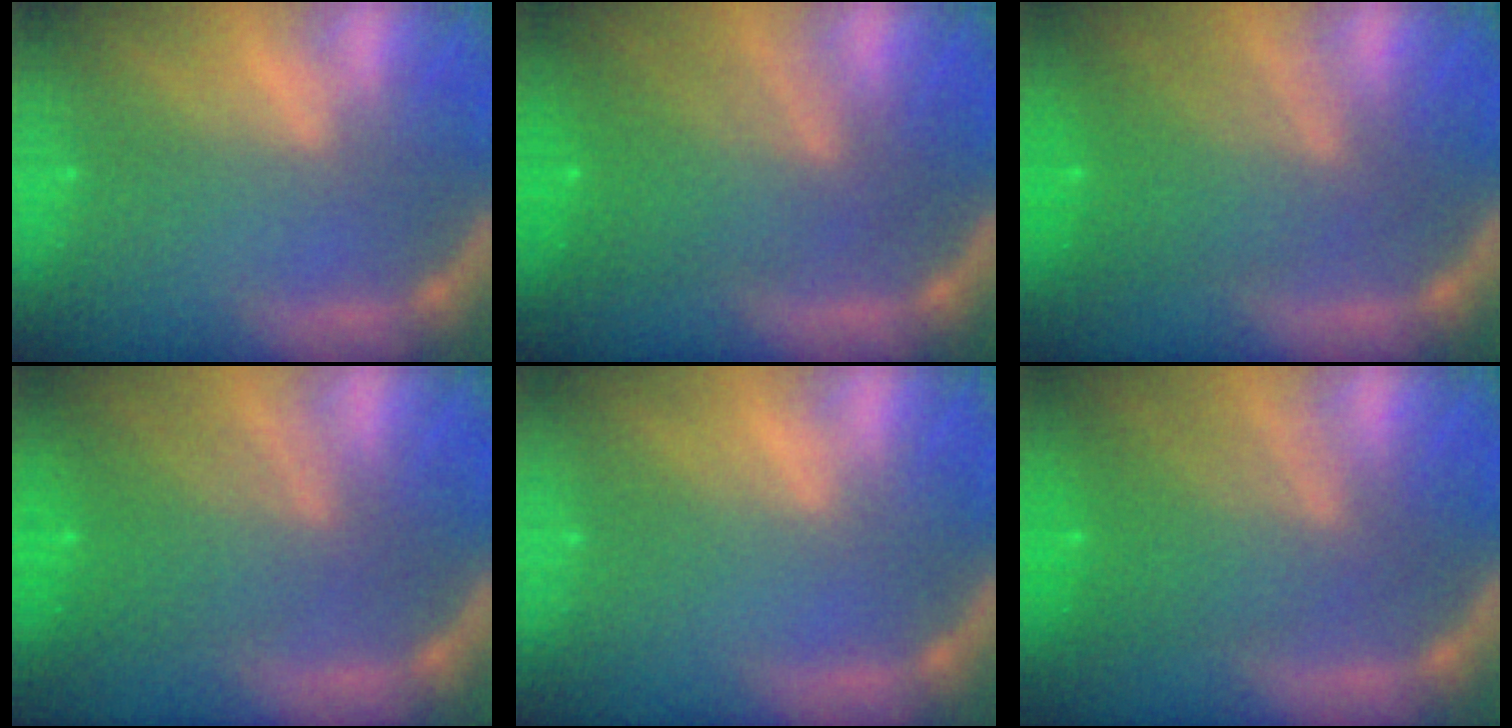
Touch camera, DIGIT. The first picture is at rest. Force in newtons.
{"total": 7.5}
{"total": 7.0}
{"total": 6.6}
{"total": 0.0}
{"total": 7.0}